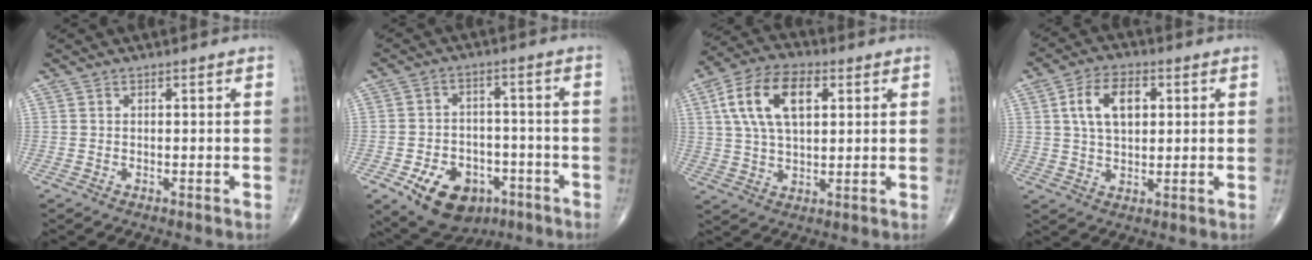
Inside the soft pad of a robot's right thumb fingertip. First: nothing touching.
{"total": 13.3, "force": [-6.4, 9.0, 7.3], "torque": [-0.087, 0.030, -0.091]}
{"total": 13.7, "force": [4.1, 7.5, 10.8], "torque": [-0.199, 0.009, 0.074]}
{"total": 8.4, "force": [2.2, 4.9, 6.4], "torque": [-0.104, 0.002, 0.039]}